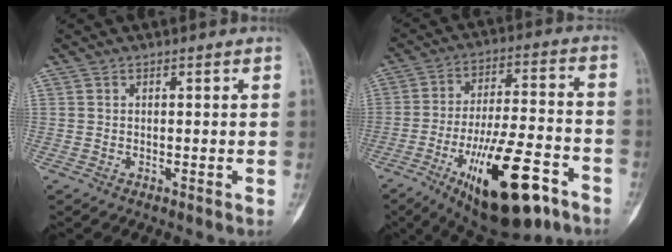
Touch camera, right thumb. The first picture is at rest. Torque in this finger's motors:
{"motor_torque": [2.63, 2.38, 2.01, -0.76, 0.57]}